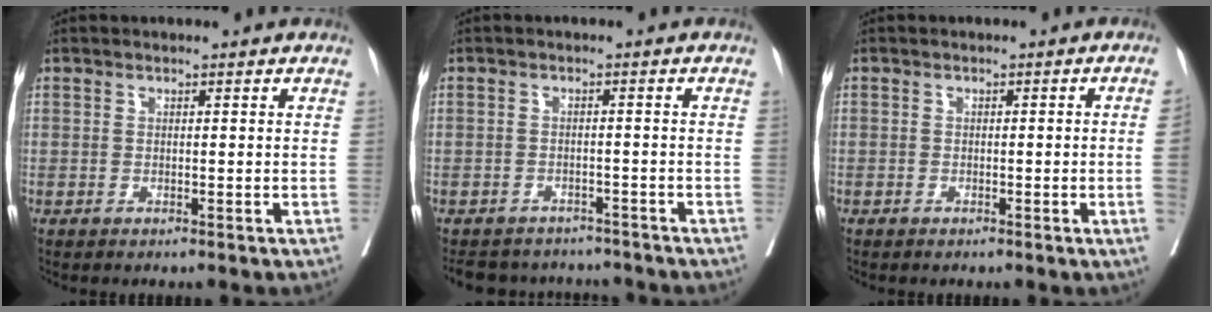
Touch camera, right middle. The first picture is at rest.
{"total": 8.8, "force": [-8.2, 3.0, 1.1], "torque": [-0.017, 0.011, -0.102]}
{"total": 1.6, "force": [-0.3, -0.4, 1.6], "torque": [-0.019, 0.004, -0.002]}